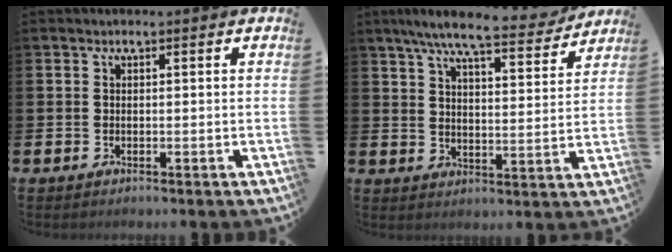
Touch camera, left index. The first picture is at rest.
{"total": 8.8, "force": [7.7, 1.1, 4.0], "torque": [-0.078, -0.044, 0.130]}